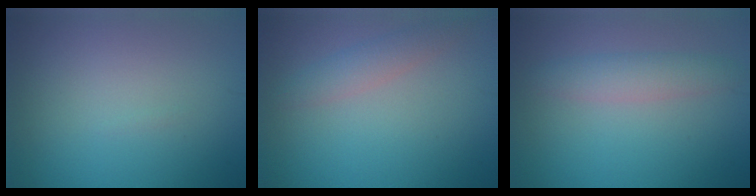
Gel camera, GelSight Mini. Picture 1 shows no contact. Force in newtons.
{"total": 2.0, "press": 2.0, "slide": 0.1}
{"total": 2.5, "press": 2.5, "slide": 0.1}